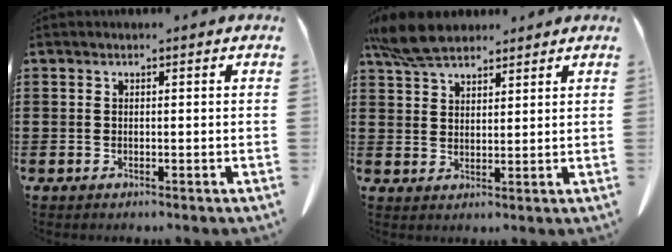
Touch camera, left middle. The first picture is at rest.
{"total": 6.8, "force": [5.8, 2.3, 2.8], "torque": [-0.073, -0.005, 0.110]}